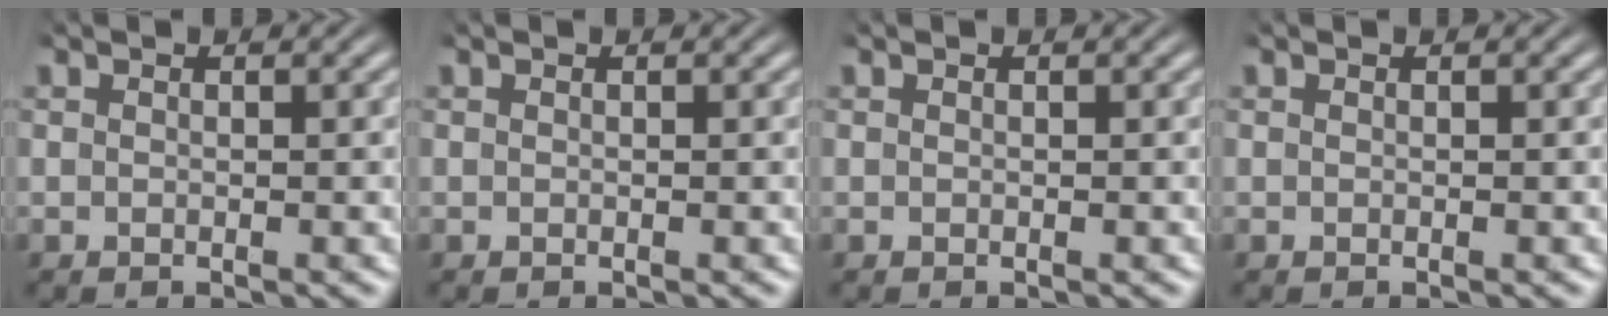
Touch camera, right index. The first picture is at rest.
{"total": 0.0}
{"total": 0.0}
{"total": 0.0}